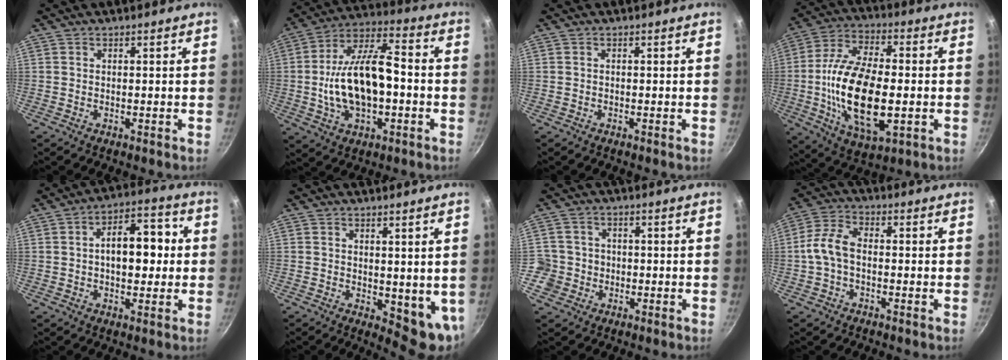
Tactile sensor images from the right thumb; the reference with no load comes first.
{"total": 18.1, "force": [-2.0, 9.4, 15.3], "torque": [-0.271, 0.040, -0.038]}
{"total": 0.0}
{"total": 21.2, "force": [-2.6, 10.1, 18.5], "torque": [-0.347, 0.003, -0.039]}
{"total": 11.4, "force": [0.7, 6.4, 9.4], "torque": [-0.116, 0.026, 0.006]}
{"total": 7.8, "force": [-0.5, 3.2, 7.1], "torque": [-0.071, -0.020, 0.003]}
{"total": 4.9, "force": [-1.1, 4.7, 0.0], "torque": [0.032, 0.015, -0.024]}
{"total": 7.0, "force": [-0.8, 4.3, 5.4], "torque": [-0.111, 0.023, -0.023]}